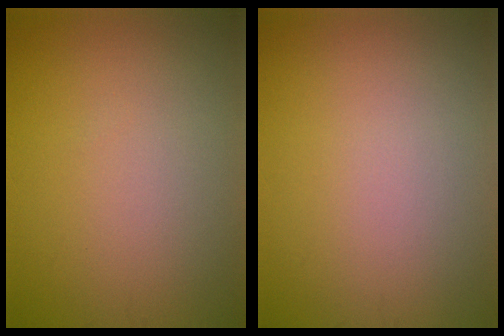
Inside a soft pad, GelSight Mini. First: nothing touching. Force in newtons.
{"total": 0.0}